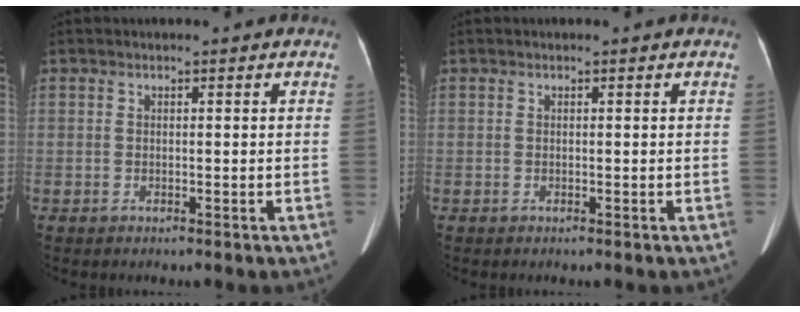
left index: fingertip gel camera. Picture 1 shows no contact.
{"total": 0.0}